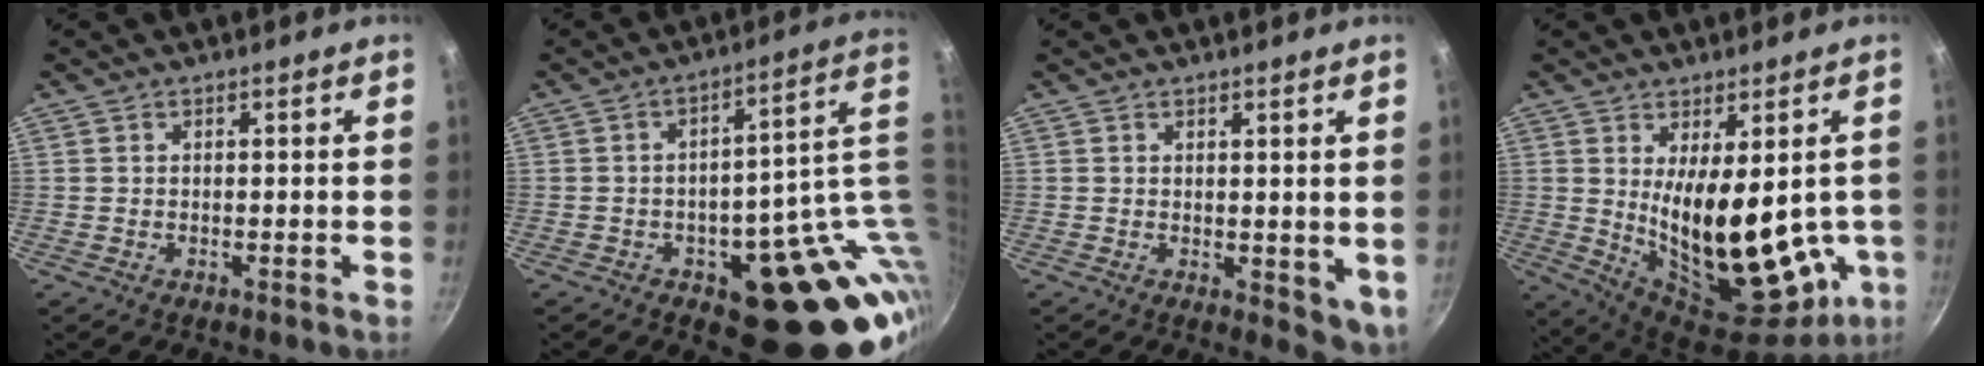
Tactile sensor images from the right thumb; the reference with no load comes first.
{"total": 22.1, "force": [-4.3, 9.2, 19.6], "torque": [-0.159, 0.044, -0.042]}
{"total": 5.0, "force": [0.1, 2.3, 4.5], "torque": [-0.044, -0.014, 0.005]}
{"total": 21.3, "force": [-2.5, 9.6, 18.9], "torque": [-0.253, -0.028, 0.001]}